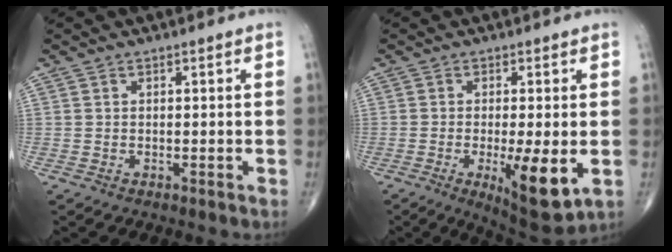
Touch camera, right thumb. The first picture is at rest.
{"total": 10.7, "force": [-2.5, 2.9, 10.0], "torque": [-0.149, -0.025, -0.031]}